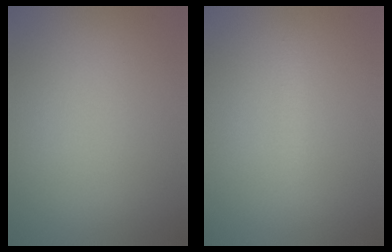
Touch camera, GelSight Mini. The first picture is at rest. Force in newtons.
{"total": 0.9, "press": 0.9, "slide": 0.2}